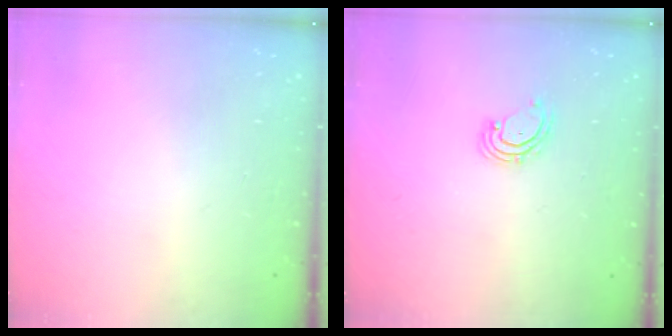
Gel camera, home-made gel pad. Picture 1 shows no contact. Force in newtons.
{"total": 2.8, "press": 2.8, "slide": 0.2}